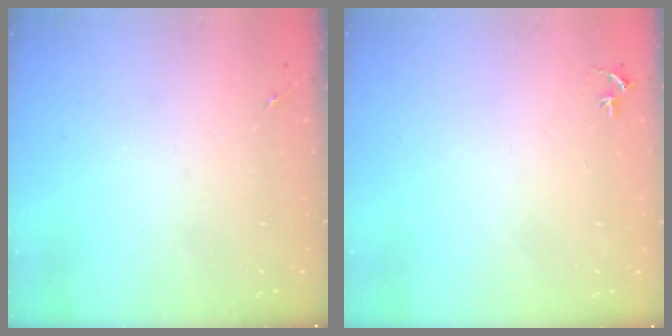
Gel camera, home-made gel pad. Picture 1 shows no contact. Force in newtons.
{"total": 2.9, "press": 2.9, "slide": 0.2}